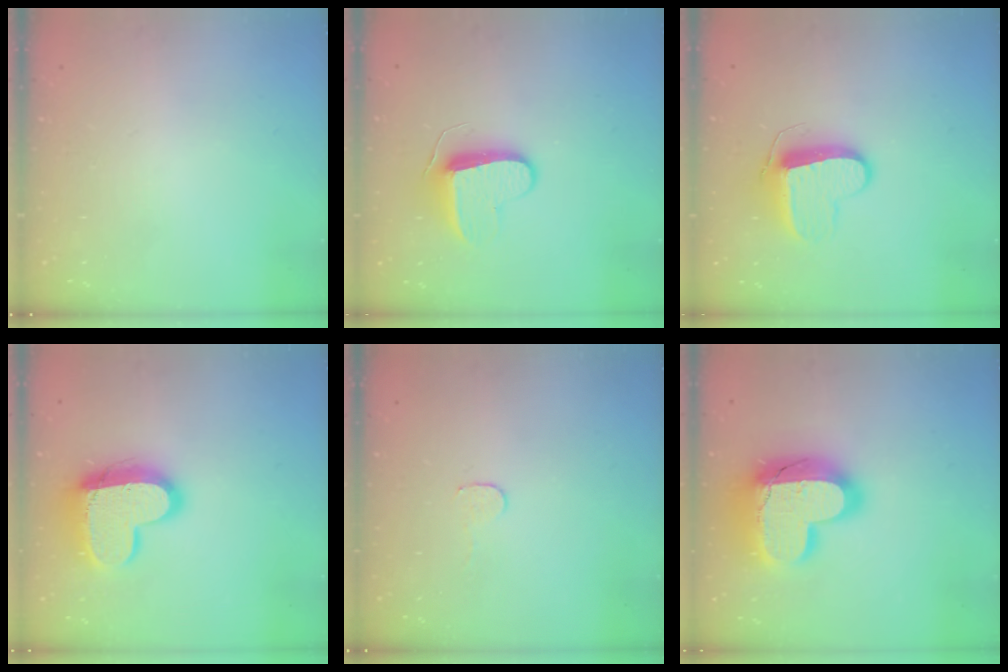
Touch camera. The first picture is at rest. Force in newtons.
{"total": 9.0, "press": 9.0, "slide": 0.4}
{"total": 10.0, "press": 10.0, "slide": 0.5}
{"total": 16.2, "press": 16.2, "slide": 1.4}
{"total": 3.2, "press": 3.1, "slide": 0.3}
{"total": 22.3, "press": 22.3, "slide": 1.5}